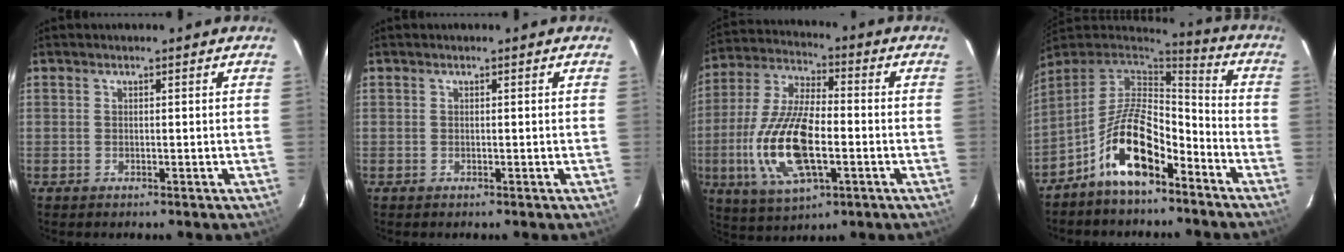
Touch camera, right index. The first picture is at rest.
{"total": 0.0}
{"total": 17.4, "force": [-4.1, 7.1, 15.3], "torque": [-0.328, -0.010, -0.075]}
{"total": 14.3, "force": [-8.1, 5.9, 10.2], "torque": [-0.197, 0.012, -0.151]}